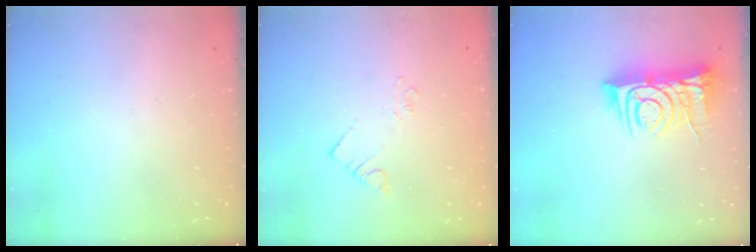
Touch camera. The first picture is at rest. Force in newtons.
{"total": 1.9, "press": 1.9, "slide": 0.1}
{"total": 9.0, "press": 9.0, "slide": 1.1}